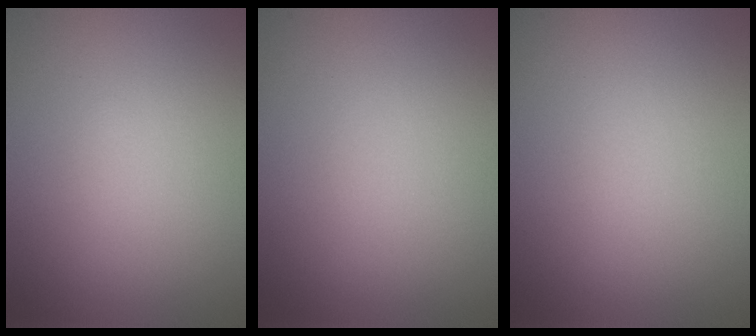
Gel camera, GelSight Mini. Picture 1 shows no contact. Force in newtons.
{"total": 0.0}
{"total": 0.0}